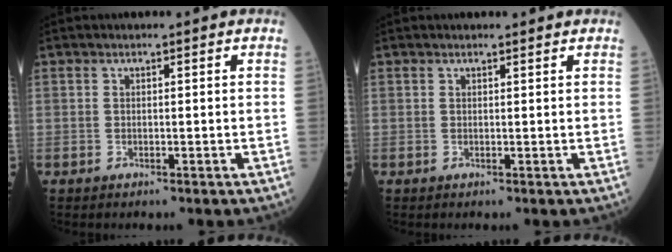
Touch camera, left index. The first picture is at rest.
{"total": 0.8, "force": [0.8, 0.1, -0.1], "torque": [-0.008, -0.001, 0.010]}